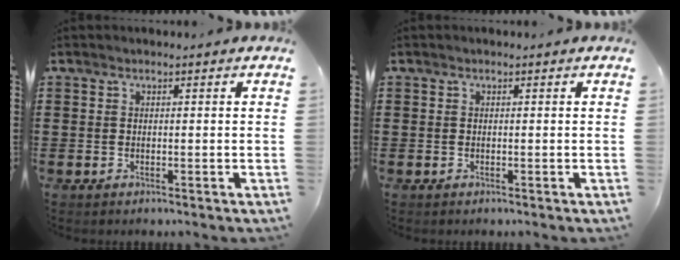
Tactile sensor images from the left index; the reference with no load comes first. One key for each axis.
{"total": 0.0}